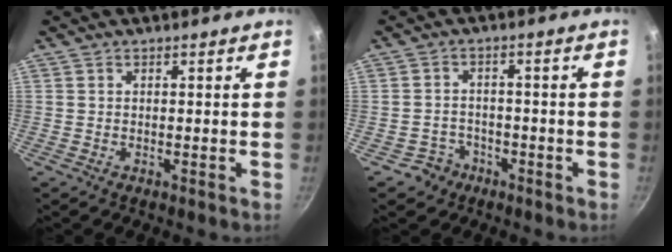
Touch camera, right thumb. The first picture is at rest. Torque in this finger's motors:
{"motor_torque": [0.58, -0.26, -0.06, -0.32, 0.01]}